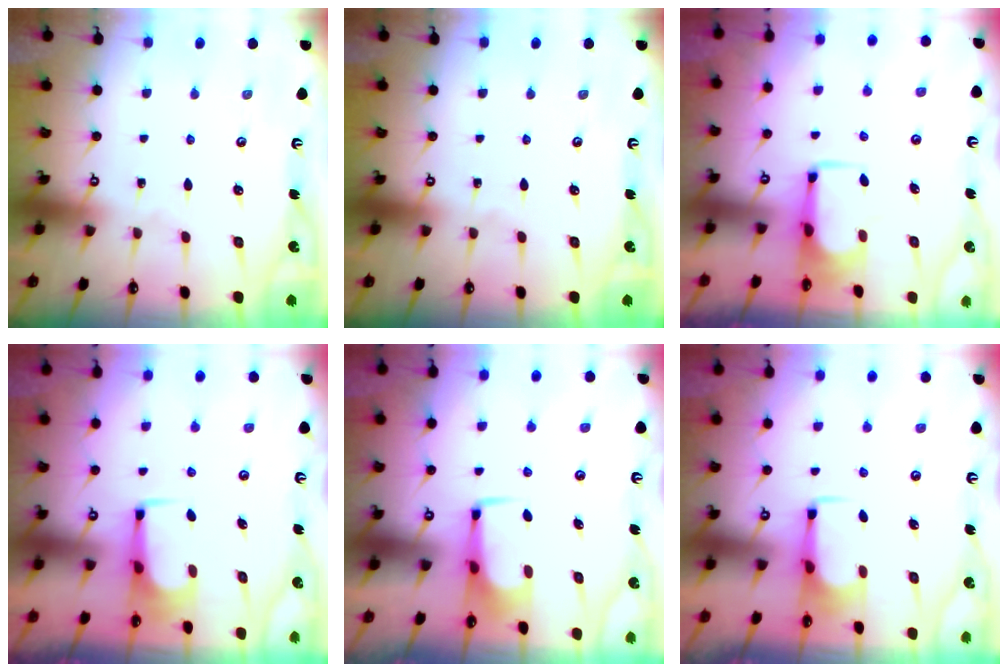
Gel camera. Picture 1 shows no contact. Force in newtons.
{"total": 0.0}
{"total": 3.3, "press": 3.3, "slide": 0.4}
{"total": 3.6, "press": 3.6, "slide": 0.3}
{"total": 1.8, "press": 1.6, "slide": 0.6}
{"total": 3.0, "press": 2.9, "slide": 0.5}